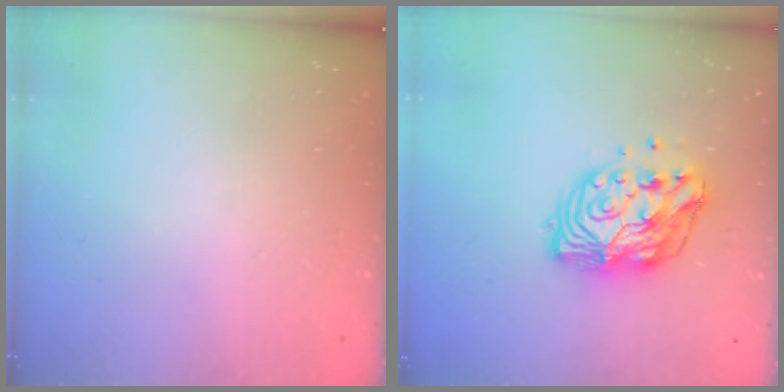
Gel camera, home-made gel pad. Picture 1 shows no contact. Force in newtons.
{"total": 12.6, "press": 12.6, "slide": 1.1}